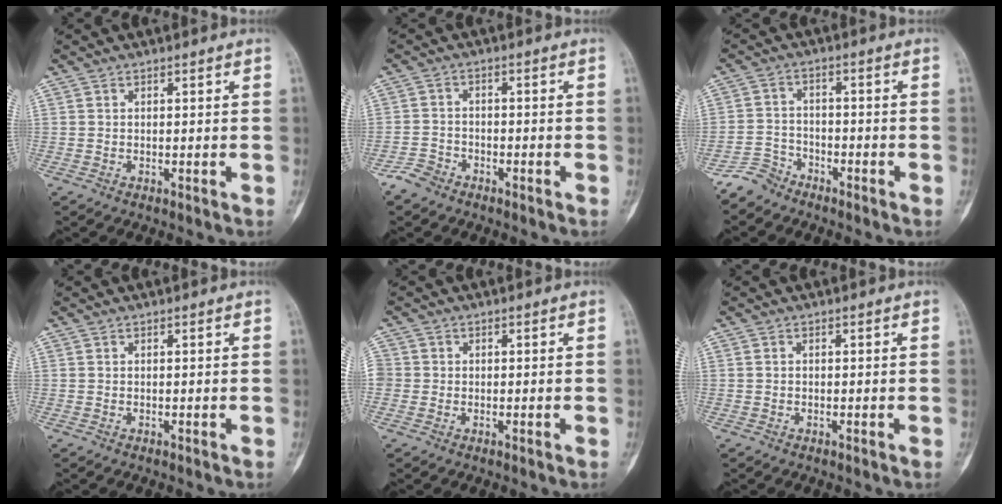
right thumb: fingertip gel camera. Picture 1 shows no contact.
{"total": 3.5, "force": [-2.7, 2.0, 0.8], "torque": [-0.013, 0.013, -0.055]}
{"total": 4.6, "force": [-4.0, 2.2, 0.0], "torque": [0.010, 0.022, -0.087]}
{"total": 0.0}
{"total": 3.0, "force": [-0.3, 2.9, 0.7], "torque": [0.001, 0.009, -0.010]}
{"total": 0.0}